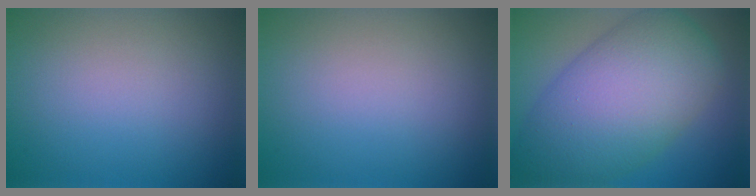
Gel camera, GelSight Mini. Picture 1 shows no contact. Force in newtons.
{"total": 0.0}
{"total": 12.7, "press": 12.7, "slide": 0.4}